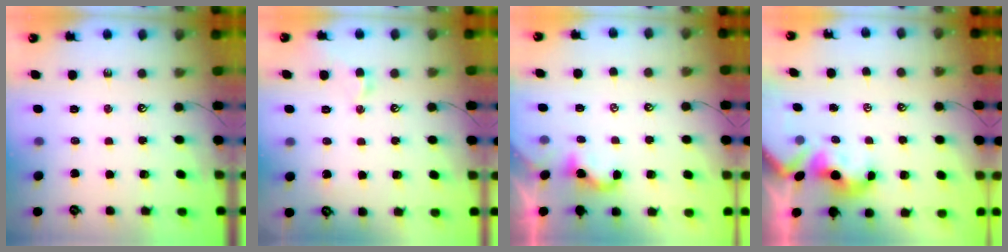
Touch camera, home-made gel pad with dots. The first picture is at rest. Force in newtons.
{"total": 2.1, "press": 2.0, "slide": 0.6}
{"total": 2.7, "press": 2.7, "slide": 0.2}
{"total": 1.6, "press": 1.4, "slide": 0.7}